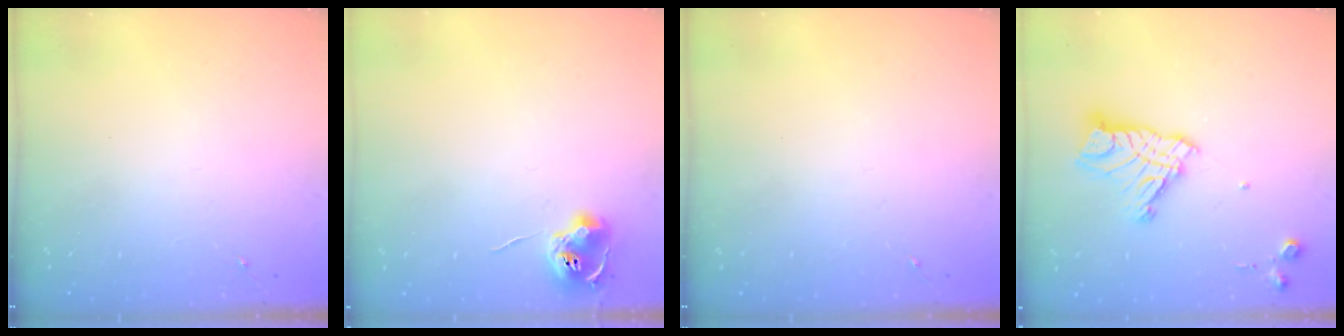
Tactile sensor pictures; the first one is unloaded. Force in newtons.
{"total": 8.7, "press": 8.7, "slide": 0.4}
{"total": 0.0}
{"total": 14.5, "press": 14.5, "slide": 1.3}